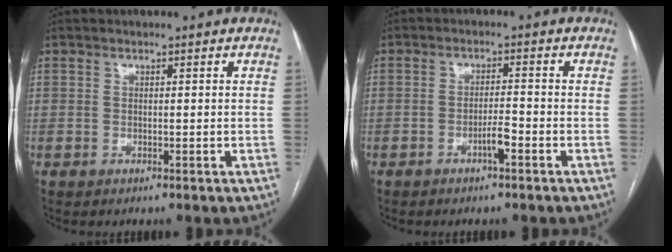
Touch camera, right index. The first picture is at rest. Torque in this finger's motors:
{"motor_torque": [0.83, 0.06, 0.41, 0.13]}